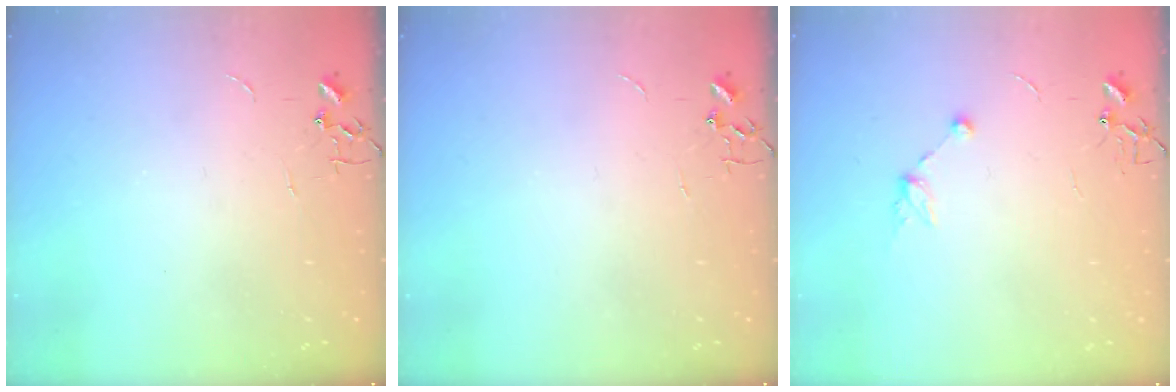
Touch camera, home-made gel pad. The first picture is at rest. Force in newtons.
{"total": 0.0}
{"total": 8.3, "press": 8.1, "slide": 1.4}